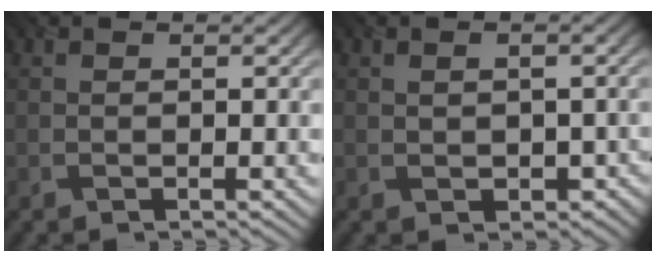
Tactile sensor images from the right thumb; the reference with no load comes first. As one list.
[{"total": 2.8, "force": [-0.4, 2.0, 2.0], "torque": [-0.030, -0.009, 0.004]}]